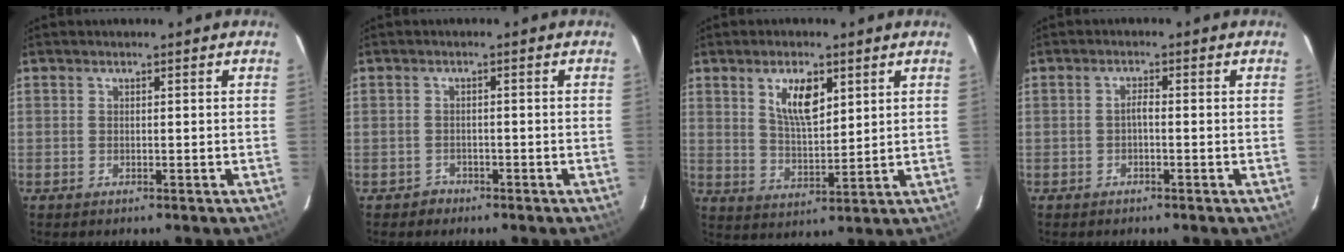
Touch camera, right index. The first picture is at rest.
{"total": 3.1, "force": [-2.2, 2.1, -0.4], "torque": [0.003, 0.015, -0.037]}
{"total": 8.1, "force": [3.7, 3.4, 6.3], "torque": [-0.109, 0.002, 0.074]}
{"total": 1.2, "force": [-0.6, 0.3, 1.0], "torque": [-0.020, 0.006, -0.012]}